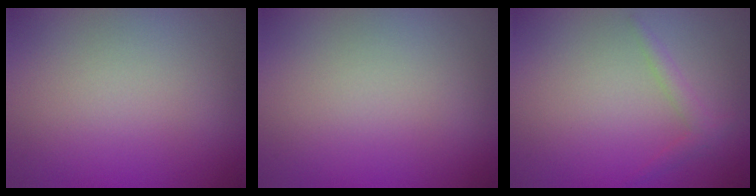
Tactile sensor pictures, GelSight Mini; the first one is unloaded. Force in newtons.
{"total": 0.0}
{"total": 1.4, "press": 1.4, "slide": 0.1}